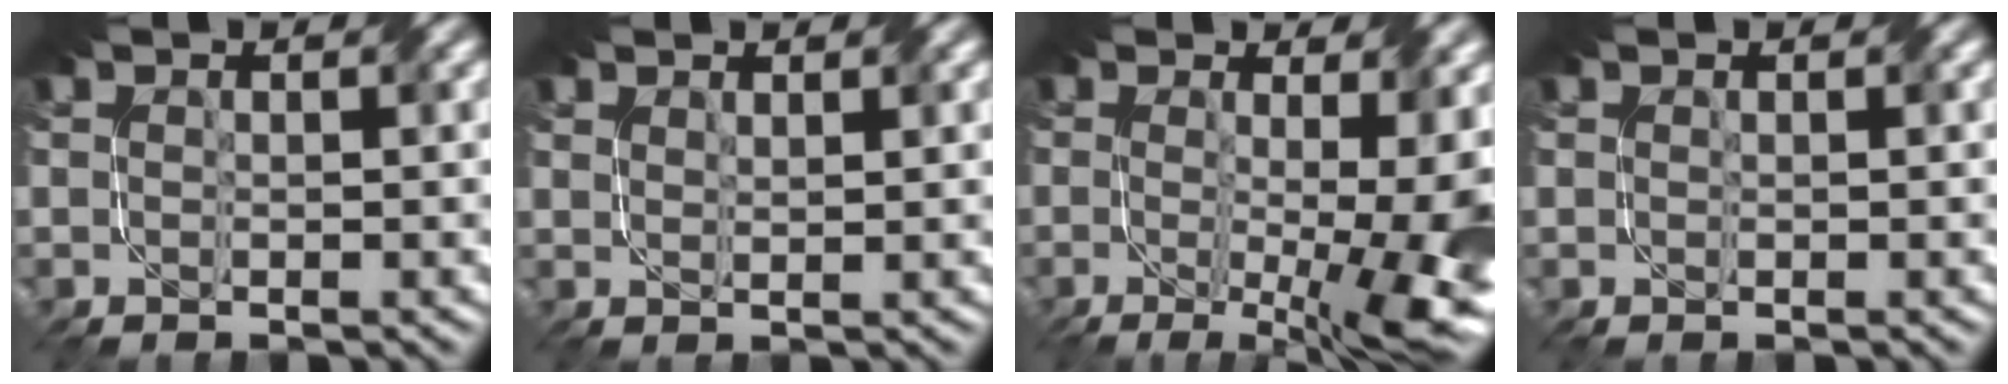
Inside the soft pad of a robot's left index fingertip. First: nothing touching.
{"total": 1.2, "force": [1.2, 0.2, 0.1], "torque": [-0.006, 0.000, 0.024]}
{"total": 11.5, "force": [-1.3, 3.7, 10.8], "torque": [-0.135, -0.009, -0.007]}
{"total": 0.0}